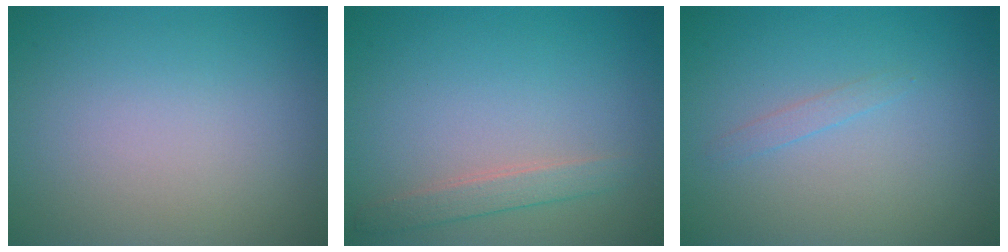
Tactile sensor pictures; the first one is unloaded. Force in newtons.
{"total": 1.7, "press": 1.7, "slide": 0.1}
{"total": 0.8, "press": 0.8, "slide": 0.1}